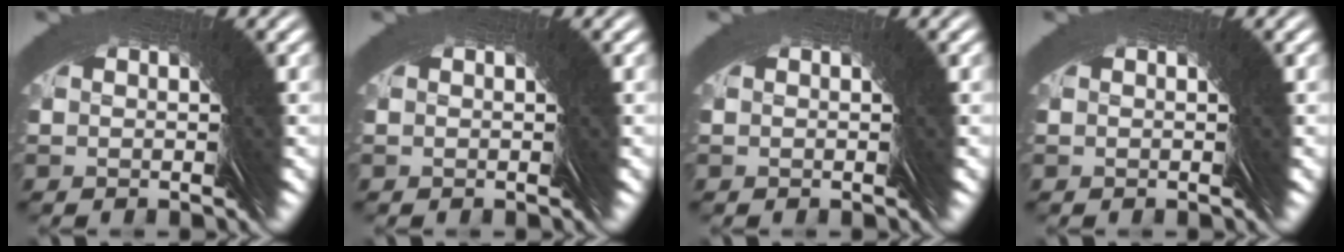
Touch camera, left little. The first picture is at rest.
{"total": 0.0}
{"total": 0.0}
{"total": 0.0}